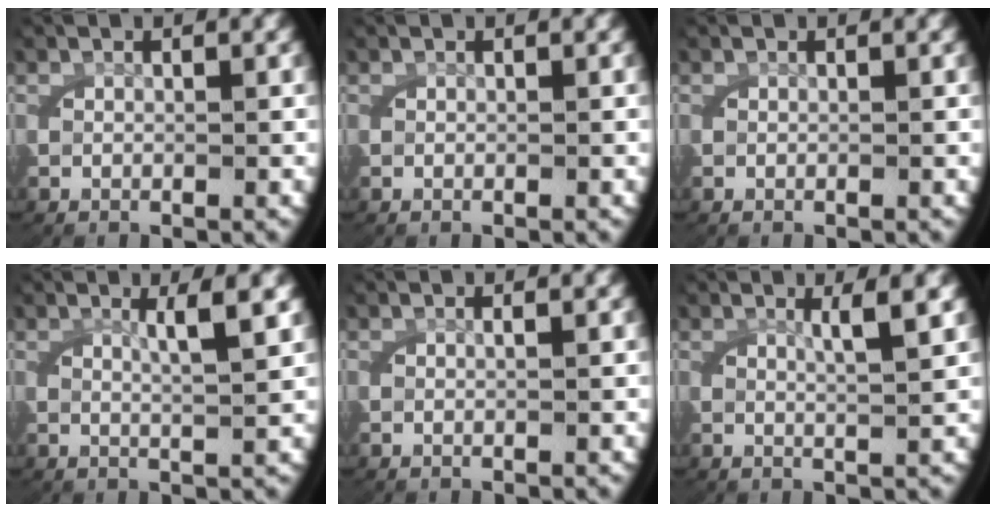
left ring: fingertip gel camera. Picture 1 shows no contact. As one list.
[{"total": 0.0}, {"total": 0.0}, {"total": 3.0, "force": [1.4, -0.2, 2.7], "torque": [-0.047, -0.003, 0.029]}, {"total": 0.5, "force": [0.1, 0.0, 0.5], "torque": [-0.012, 0.002, 0.003]}, {"total": 2.5, "force": [1.2, -0.4, 2.2], "torque": [-0.040, -0.004, 0.027]}]